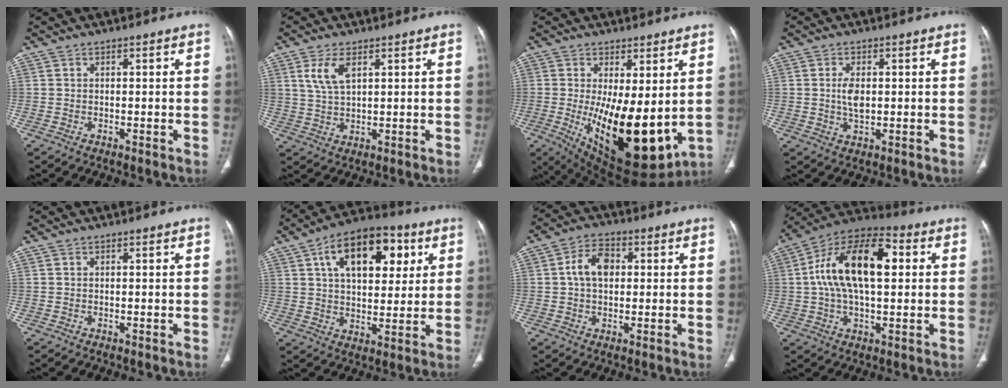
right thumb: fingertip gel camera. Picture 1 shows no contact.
{"total": 5.5, "force": [2.5, 2.5, 4.3], "torque": [-0.089, -0.007, 0.058]}
{"total": 18.5, "force": [-1.1, 7.4, 16.8], "torque": [-0.261, -0.044, 0.010]}
{"total": 4.0, "force": [0.3, 2.2, 3.4], "torque": [-0.063, -0.003, 0.008]}
{"total": 0.0}
{"total": 18.1, "force": [6.8, 10.1, 13.4], "torque": [-0.165, -0.002, 0.104]}
{"total": 7.0, "force": [1.0, 4.7, 5.0], "torque": [-0.079, 0.014, 0.012]}
{"total": 18.9, "force": [3.1, 9.4, 16.1], "torque": [-0.276, 0.030, 0.044]}